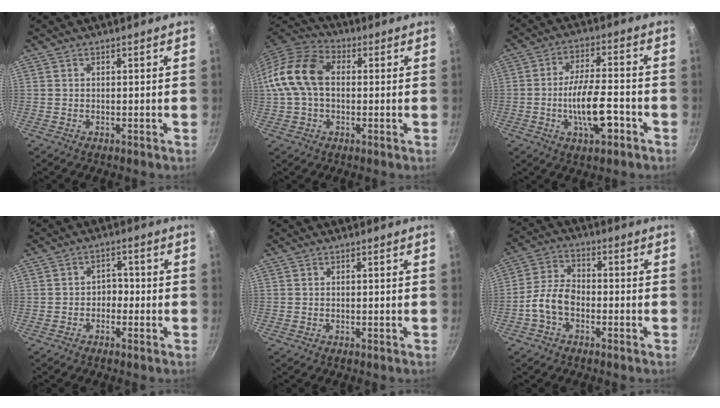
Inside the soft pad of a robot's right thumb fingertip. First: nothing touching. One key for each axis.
{"total": 13.6, "fx": 0.9, "fy": 9.3, "fz": 9.9, "tx": -0.175, "ty": 0.030, "tz": 0.000}
{"total": 11.2, "fx": -3.9, "fy": 4.2, "fz": 9.6, "tx": -0.158, "ty": 0.026, "tz": -0.067}
{"total": 2.9, "fx": -1.1, "fy": 2.3, "fz": 1.4, "tx": 0.004, "ty": 0.019, "tz": -0.023}
{"total": 0.0}
{"total": 6.9, "fx": -2.6, "fy": 4.3, "fz": 4.7, "tx": -0.084, "ty": 0.034, "tz": -0.058}